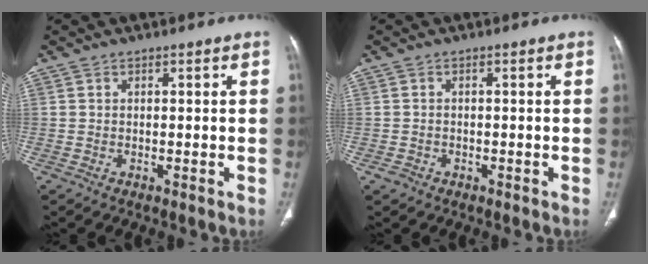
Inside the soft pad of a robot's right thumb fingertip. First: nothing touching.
{"total": 1.3, "force": [-0.7, 1.0, 0.3], "torque": [-0.007, 0.005, -0.012]}